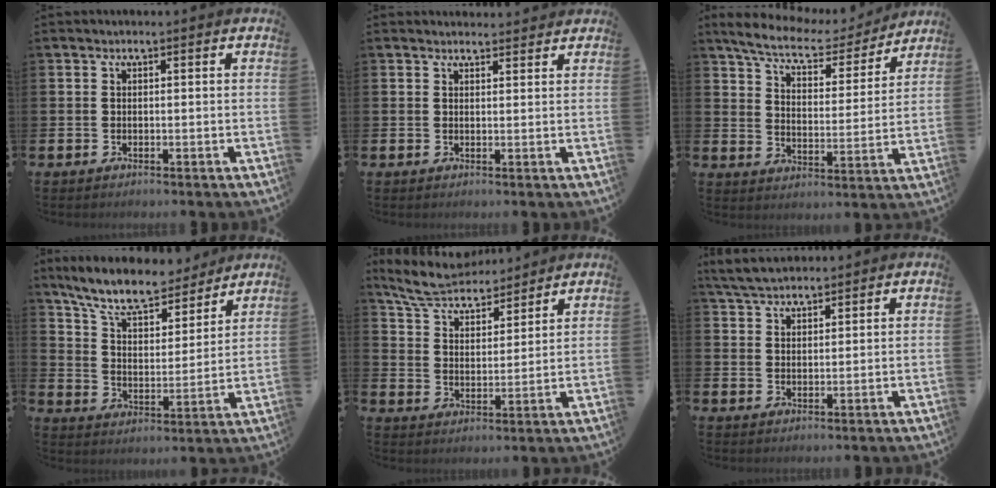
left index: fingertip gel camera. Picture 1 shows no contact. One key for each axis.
{"total": 1.9, "fx": 1.8, "fy": 0.4, "fz": -0.1, "tx": 0.009, "ty": -0.008, "tz": 0.031}
{"total": 7.3, "fx": 6.6, "fy": 1.8, "fz": 2.7, "tx": -0.079, "ty": -0.044, "tz": 0.109}
{"total": 9.8, "fx": 8.8, "fy": 2.5, "fz": 3.6, "tx": -0.102, "ty": -0.055, "tz": 0.156}
{"total": 7.3, "fx": 6.9, "fy": 1.6, "fz": 1.8, "tx": -0.071, "ty": -0.037, "tz": 0.125}
{"total": 4.7, "fx": 4.5, "fy": 1.0, "fz": 1.1, "tx": -0.032, "ty": -0.013, "tz": 0.083}